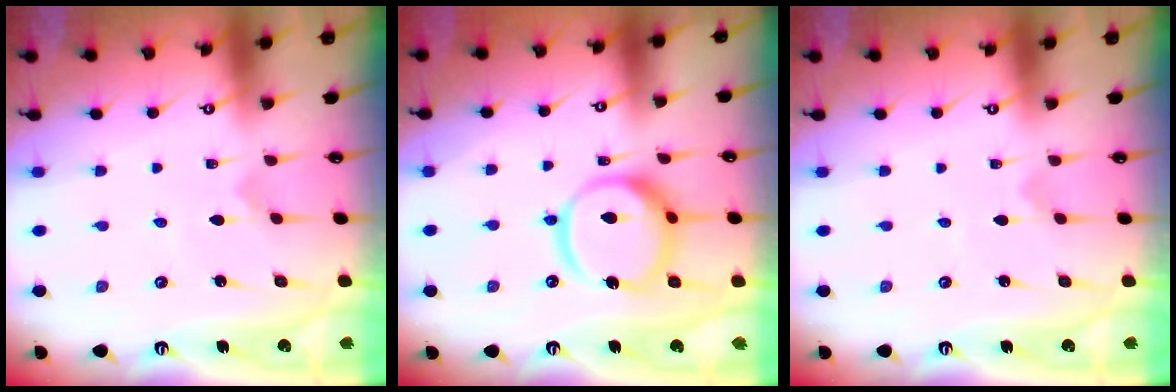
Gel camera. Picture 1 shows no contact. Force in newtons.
{"total": 15.2, "press": 15.1, "slide": 1.8}
{"total": 0.0}